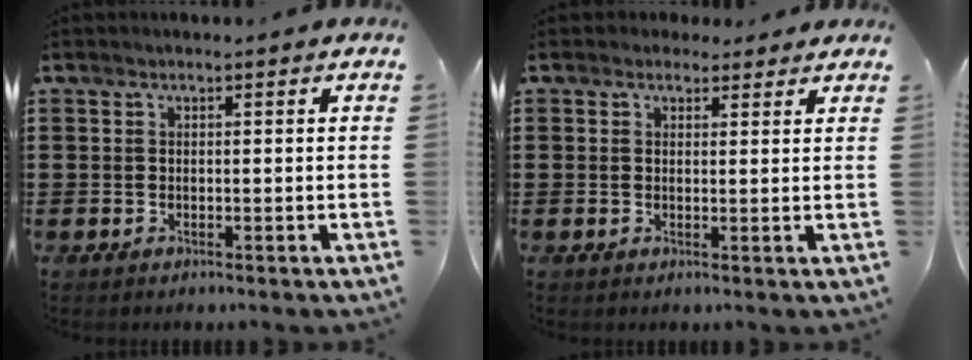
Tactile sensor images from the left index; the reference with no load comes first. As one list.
[{"total": 2.1, "force": [1.6, 1.2, 0.4], "torque": [-0.005, 0.004, 0.028]}]